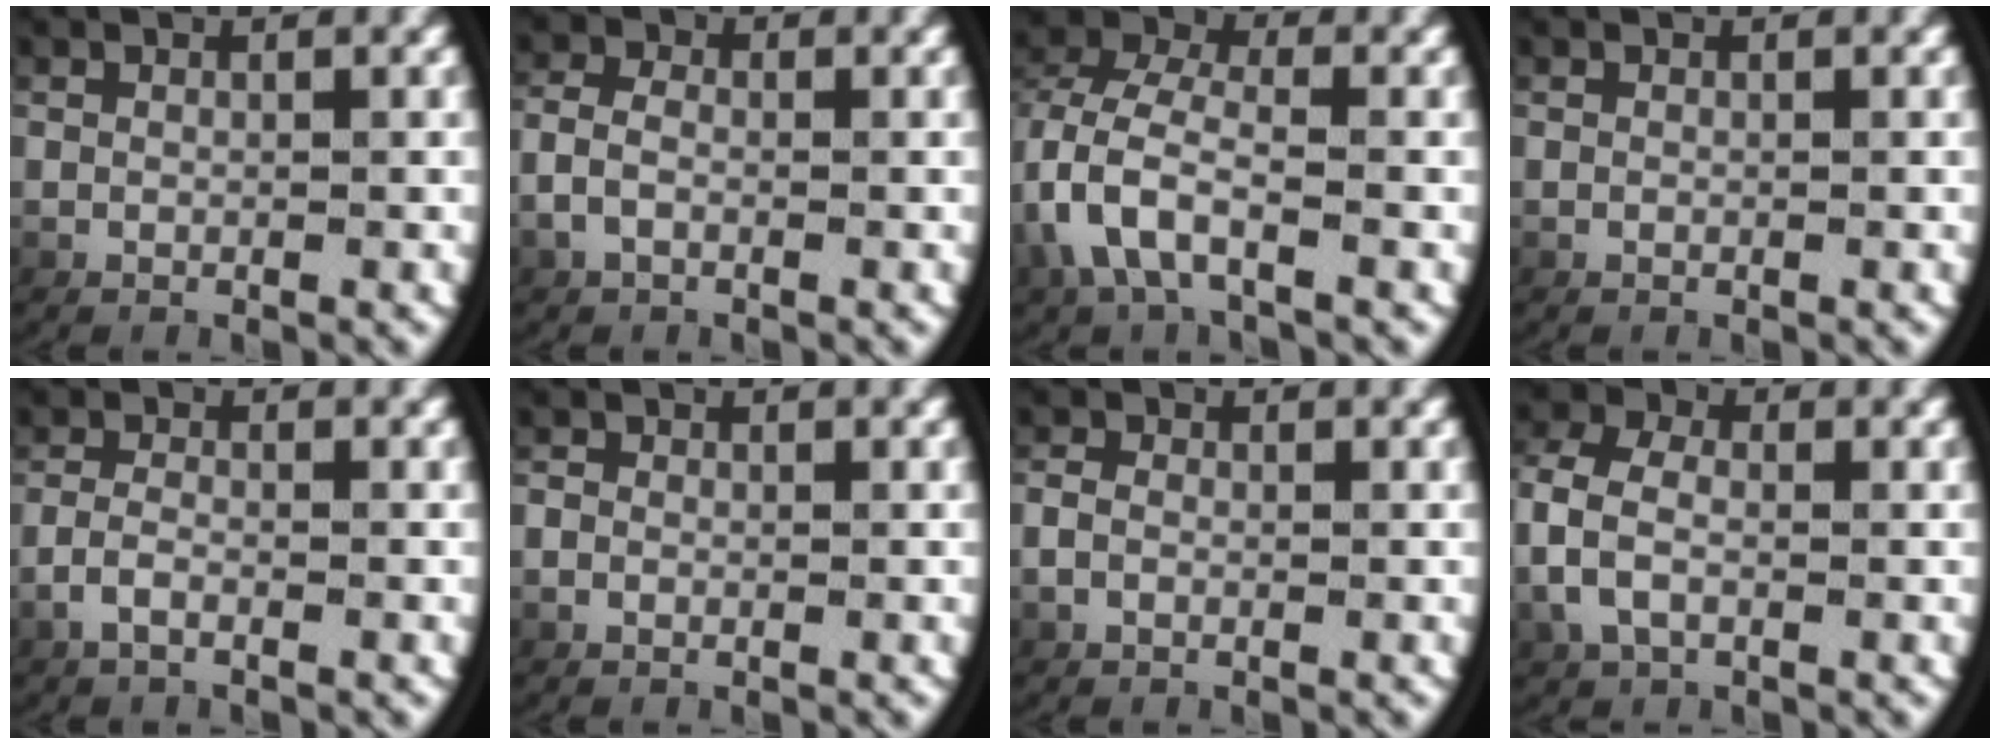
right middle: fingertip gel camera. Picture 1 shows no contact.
{"total": 1.8, "force": [-0.6, 1.2, 1.2], "torque": [-0.036, 0.002, -0.013]}
{"total": 3.8, "force": [-0.5, 2.1, 3.1], "torque": [-0.080, -0.002, -0.008]}
{"total": 0.0}
{"total": 1.6, "force": [-1.1, 0.3, 1.1], "torque": [-0.033, 0.000, -0.020]}
{"total": 1.1, "force": [-0.4, 0.9, 0.3], "torque": [-0.007, 0.007, -0.016]}
{"total": 1.2, "force": [-0.5, 0.9, 0.7], "torque": [-0.014, 0.006, -0.014]}
{"total": 3.7, "force": [-0.3, 2.8, 2.4], "torque": [-0.070, 0.000, -0.006]}